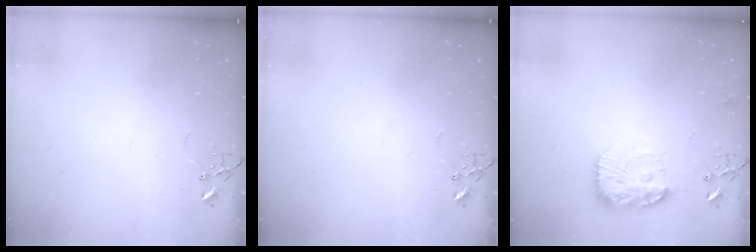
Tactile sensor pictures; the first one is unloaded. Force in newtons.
{"total": 0.0}
{"total": 16.1, "press": 16.0, "slide": 1.4}